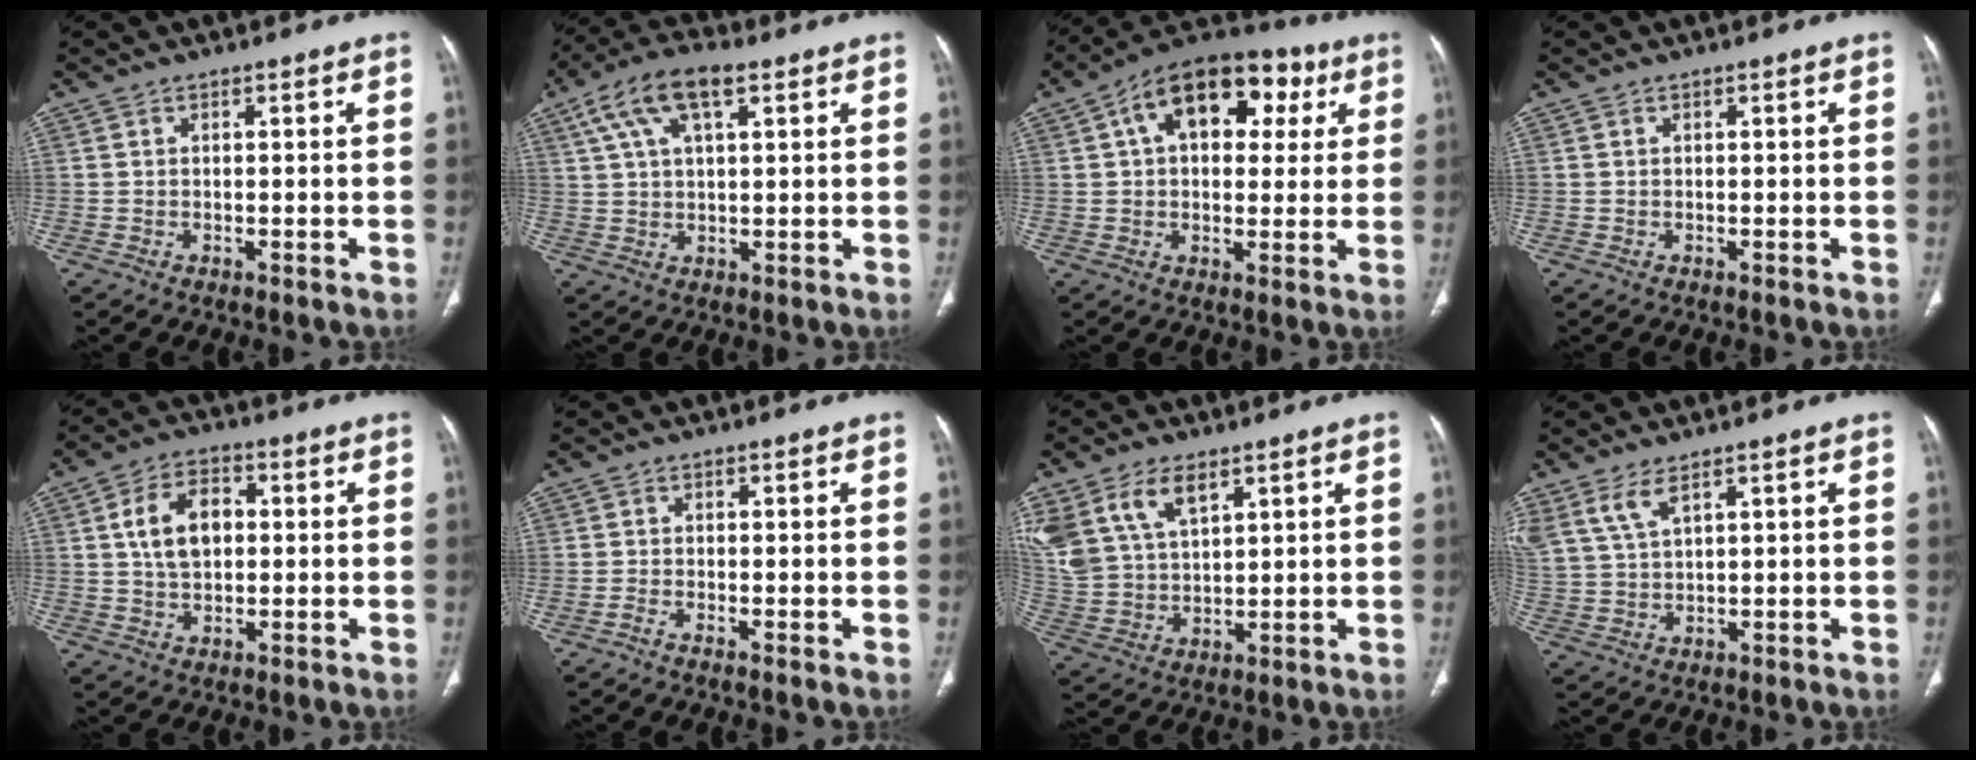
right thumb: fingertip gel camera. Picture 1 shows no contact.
{"total": 10.5, "force": [4.8, 4.5, 8.2], "torque": [-0.162, 0.017, 0.086]}
{"total": 18.0, "force": [6.3, 10.9, 12.9], "torque": [-0.161, 0.023, 0.089]}
{"total": 0.0}
{"total": 9.1, "force": [1.5, 5.9, 6.8], "torque": [-0.107, 0.010, 0.025]}
{"total": 0.9, "force": [-0.7, -0.2, 0.5], "torque": [-0.017, 0.001, -0.019]}
{"total": 14.4, "force": [7.7, 8.4, 8.8], "torque": [-0.185, -0.012, 0.162]}
{"total": 5.4, "force": [3.5, 1.6, 3.7], "torque": [-0.087, -0.011, 0.084]}